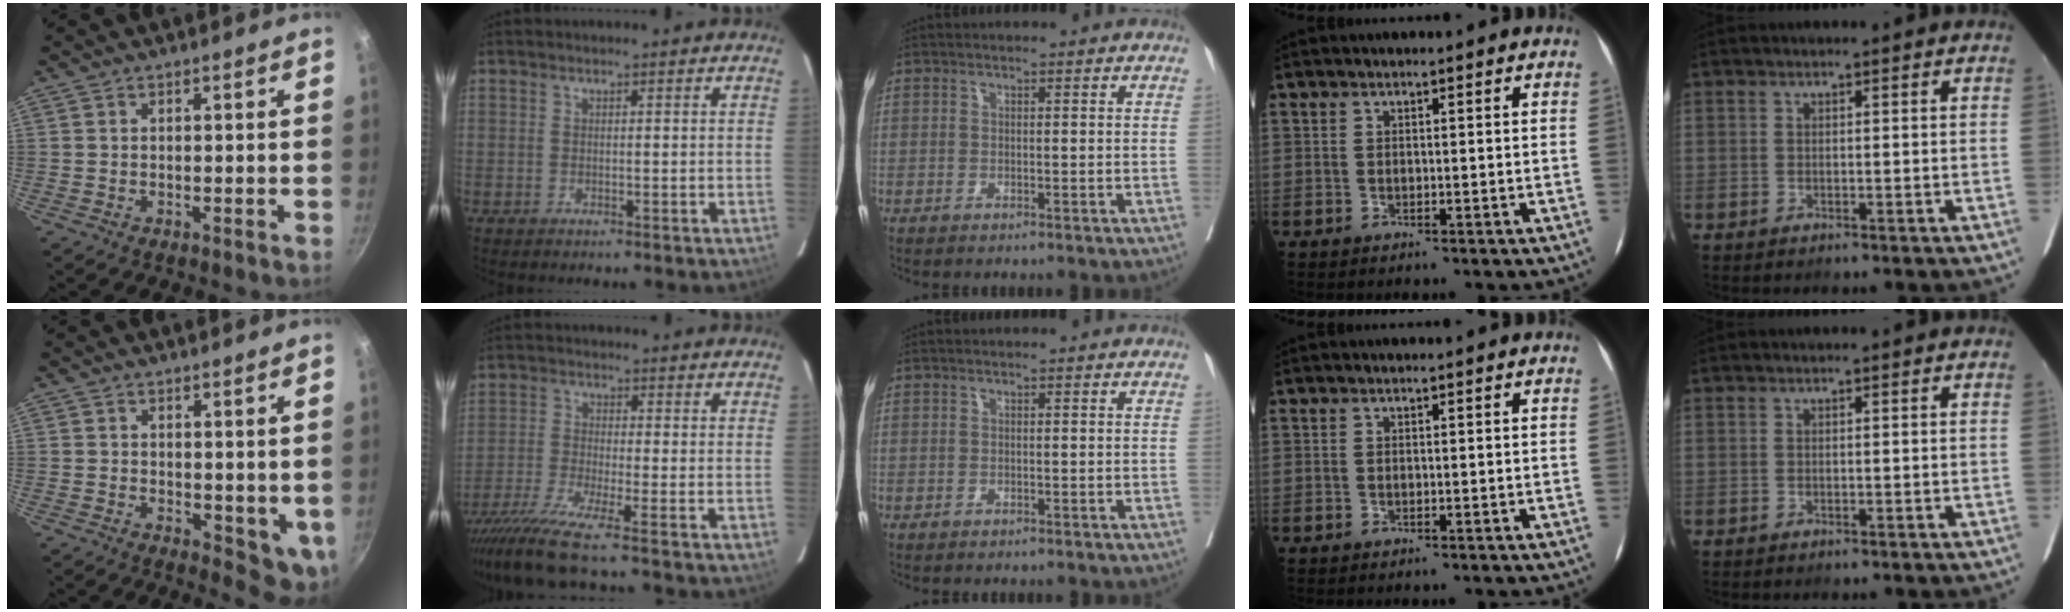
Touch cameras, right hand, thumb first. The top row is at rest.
{"thumb": {"total": 6.1, "force": [0.2, 2.6, 5.5], "torque": [-0.052, -0.017, 0.009]}, "index": {"total": 9.2, "force": [-7.3, -1.7, 5.2], "torque": [-0.088, -0.031, -0.128]}}